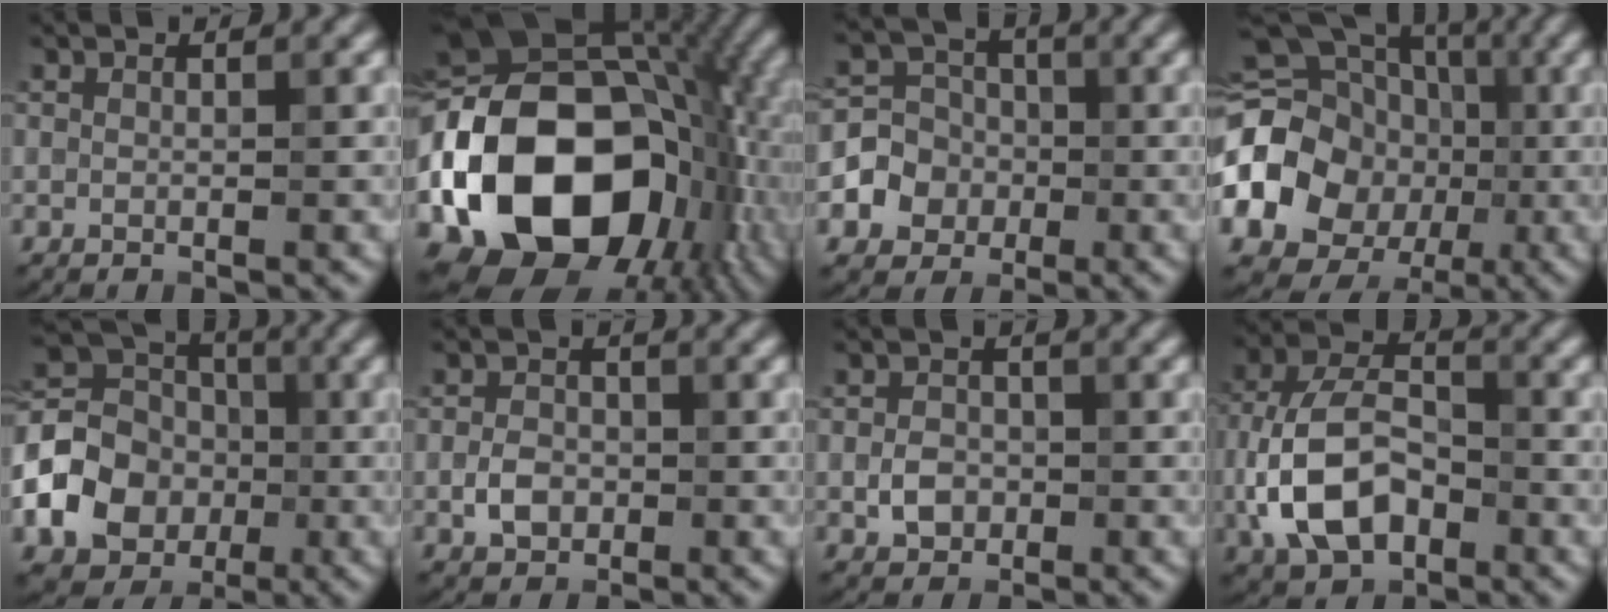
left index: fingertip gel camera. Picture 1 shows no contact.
{"total": 19.8, "force": [-4.0, 13.9, 13.6], "torque": [-0.254, -0.001, -0.068]}
{"total": 4.0, "force": [-1.1, 3.7, 1.0], "torque": [-0.001, 0.005, -0.029]}
{"total": 15.8, "force": [-1.7, 13.7, 7.6], "torque": [-0.144, -0.010, -0.048]}
{"total": 9.4, "force": [-2.2, 7.8, 4.8], "torque": [-0.093, 0.000, -0.059]}
{"total": 2.5, "force": [-0.7, 1.9, 1.5], "torque": [-0.025, 0.000, -0.019]}
{"total": 2.3, "force": [-0.6, 1.8, 1.3], "torque": [-0.020, -0.001, -0.016]}
{"total": 8.6, "force": [-2.5, 5.4, 6.1], "torque": [-0.123, 0.008, -0.053]}